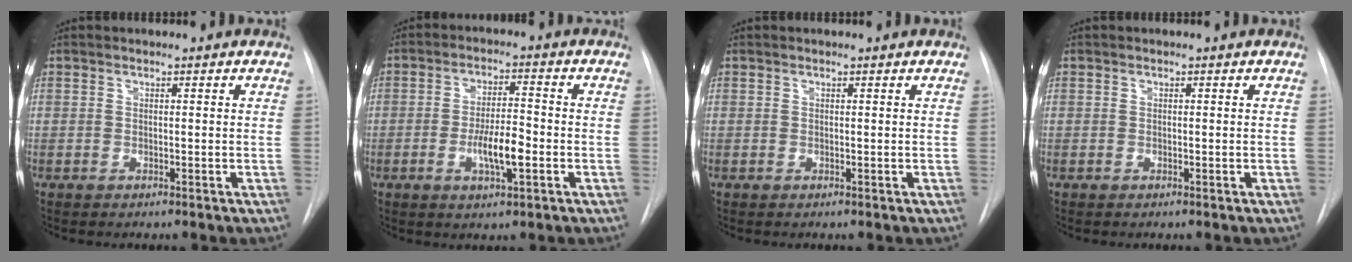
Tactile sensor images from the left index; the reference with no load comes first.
{"total": 6.6, "force": [-1.9, 1.5, 6.1], "torque": [-0.113, -0.001, -0.033]}
{"total": 0.0}
{"total": 0.0}